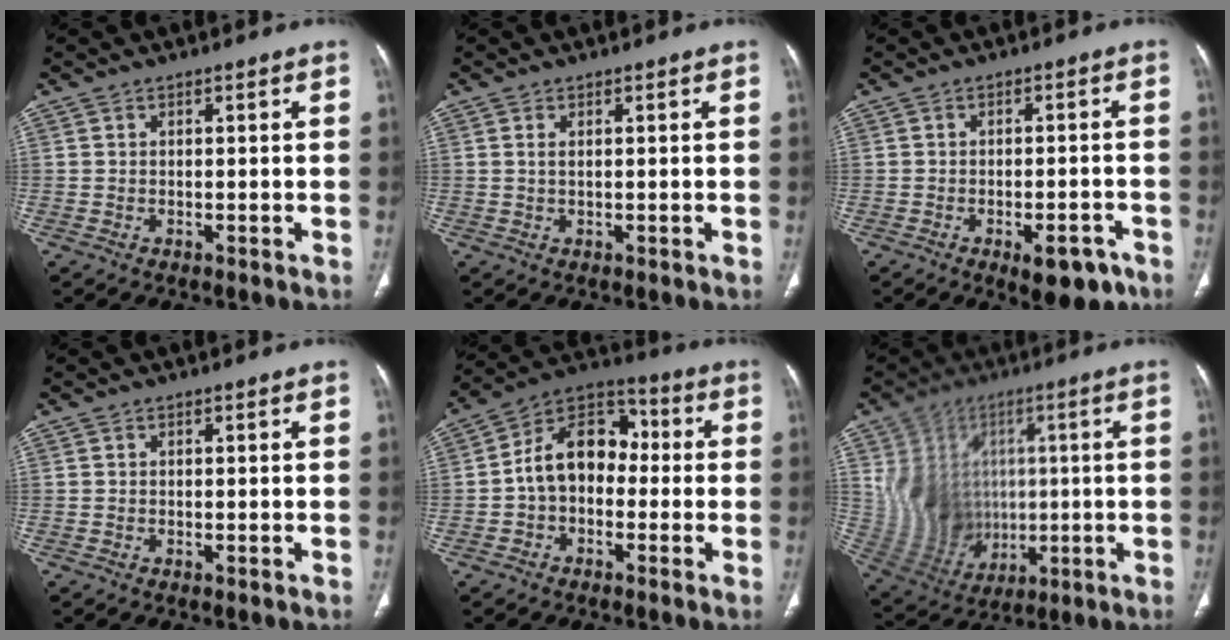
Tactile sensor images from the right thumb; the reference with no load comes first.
{"total": 1.0, "force": [0.4, 0.4, 0.8], "torque": [-0.022, 0.004, 0.009]}
{"total": 7.2, "force": [-4.0, 3.1, 5.2], "torque": [-0.046, 0.015, -0.049]}
{"total": 0.0}
{"total": 12.6, "force": [-0.7, 9.0, 8.7], "torque": [-0.114, 0.043, -0.030]}
{"total": 13.6, "force": [1.5, 11.7, 6.8], "torque": [-0.083, -0.001, 0.056]}